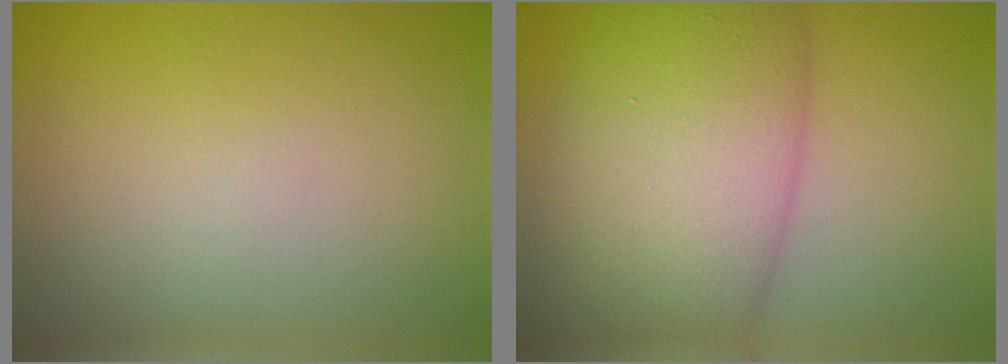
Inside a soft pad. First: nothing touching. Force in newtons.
{"total": 12.1, "press": 12.1, "slide": 0.5}